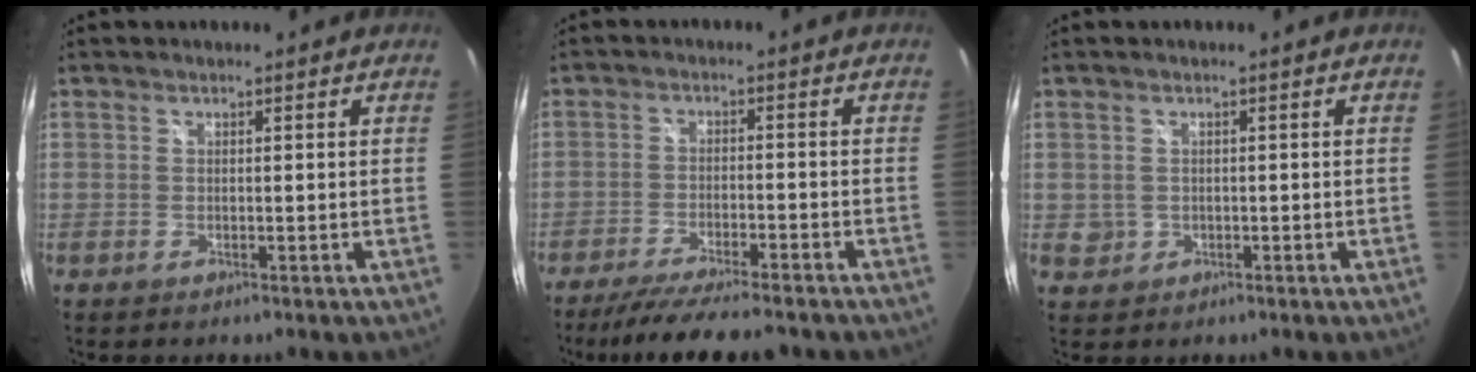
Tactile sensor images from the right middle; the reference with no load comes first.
{"total": 12.9, "force": [-11.0, 1.7, 6.4], "torque": [-0.130, -0.023, -0.172]}
{"total": 2.4, "force": [-0.1, 2.3, 0.5], "torque": [-0.008, -0.001, 0.001]}